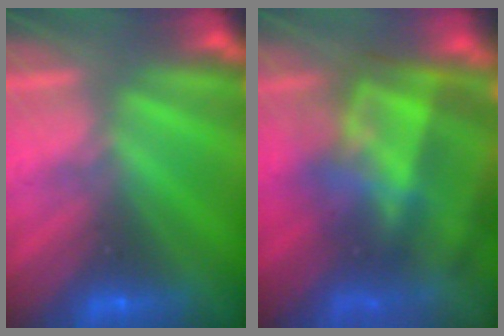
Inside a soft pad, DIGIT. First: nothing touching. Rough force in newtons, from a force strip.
{"total": 8.3}